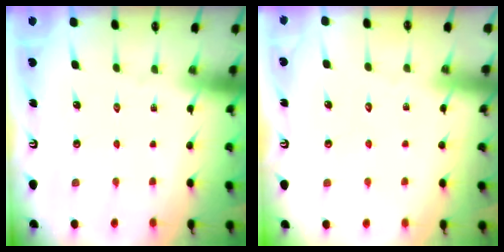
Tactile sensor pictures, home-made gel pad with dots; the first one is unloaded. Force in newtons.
{"total": 2.5, "press": 2.5, "slide": 0.3}